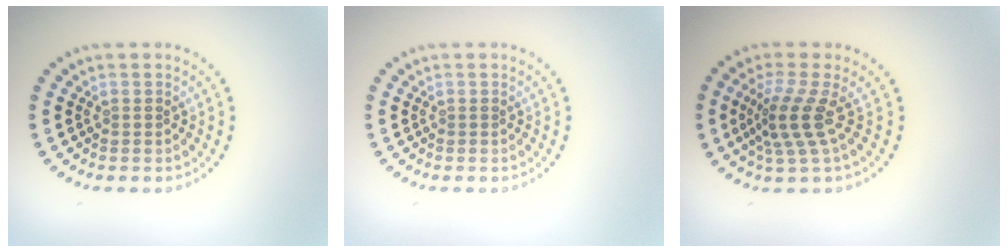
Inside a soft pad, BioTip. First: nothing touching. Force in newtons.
{"total": 0.0}
{"total": 3.5, "press": 2.5, "slide": 2.5}